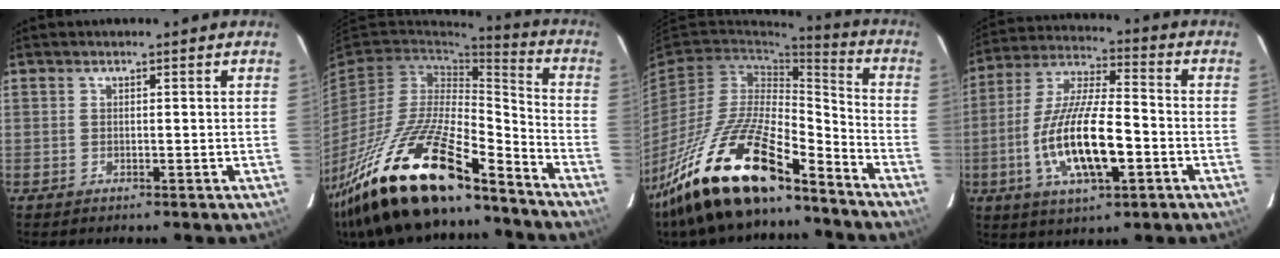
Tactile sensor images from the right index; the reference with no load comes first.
{"total": 27.2, "force": [-19.1, 7.8, 17.7], "torque": [-0.345, -0.034, -0.334]}
{"total": 23.3, "force": [-16.7, 6.9, 14.6], "torque": [-0.288, -0.017, -0.301]}
{"total": 16.7, "force": [-4.9, 5.1, 15.1], "torque": [-0.306, -0.011, -0.088]}